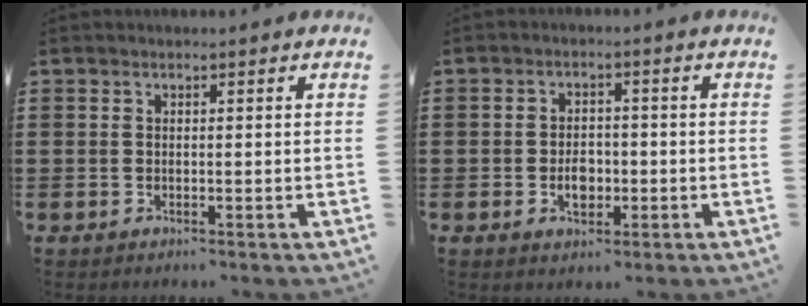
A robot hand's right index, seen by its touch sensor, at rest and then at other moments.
{"total": 3.6, "force": [-1.0, 2.3, 2.7], "torque": [-0.043, -0.002, -0.019]}